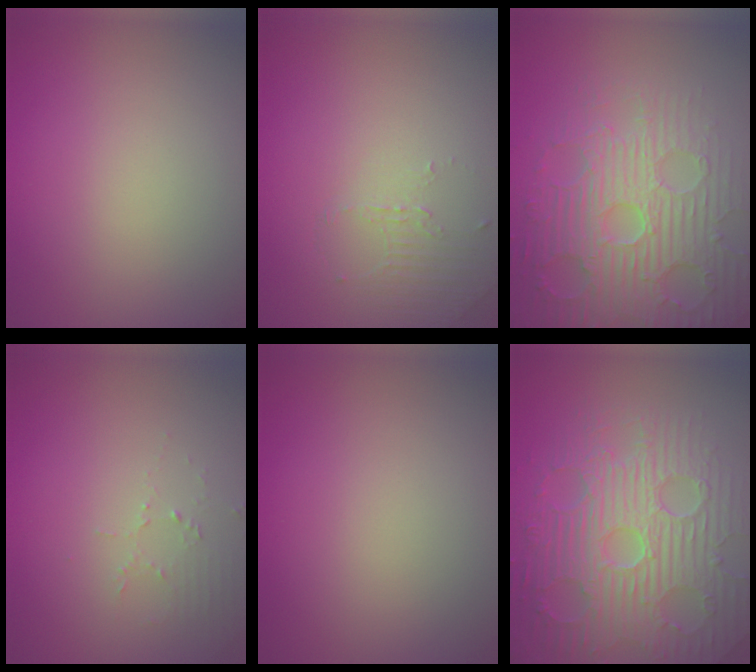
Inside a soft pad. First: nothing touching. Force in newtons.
{"total": 1.2, "press": 0.4, "slide": 1.1}
{"total": 7.1, "press": 6.0, "slide": 3.9}
{"total": 1.5, "press": 1.5, "slide": 0.2}
{"total": 0.0}
{"total": 9.8, "press": 6.8, "slide": 7.1}